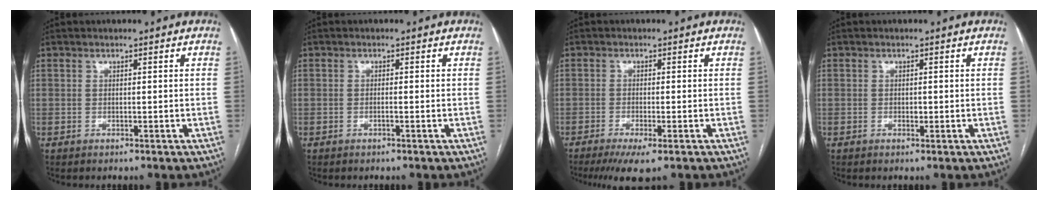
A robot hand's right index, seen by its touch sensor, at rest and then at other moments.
{"total": 0.5, "force": [-0.2, 0.0, 0.5], "torque": [-0.010, 0.000, -0.003]}
{"total": 5.5, "force": [-3.6, 0.7, 4.1], "torque": [-0.062, -0.014, -0.056]}
{"total": 0.7, "force": [-0.1, 0.5, 0.6], "torque": [-0.010, 0.000, -0.002]}